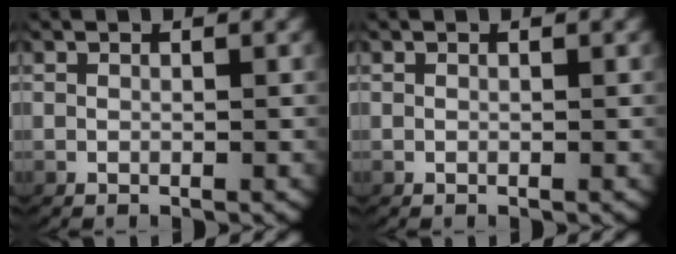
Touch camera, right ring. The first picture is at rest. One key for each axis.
{"total": 0.0}